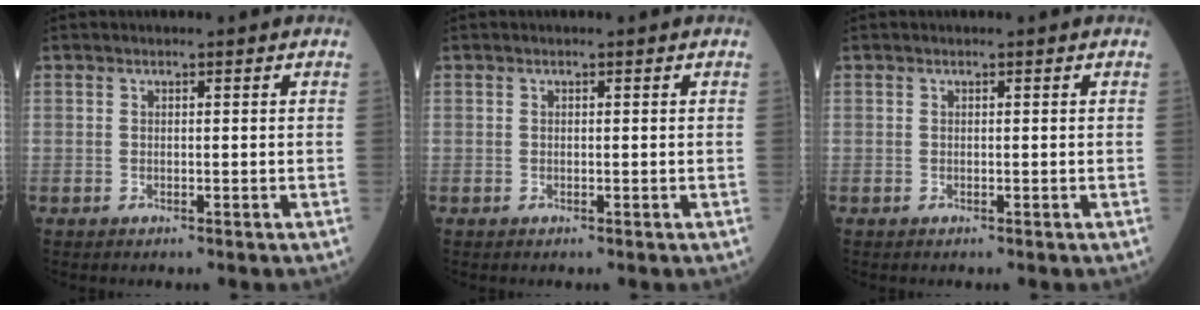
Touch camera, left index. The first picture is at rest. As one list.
[{"total": 0.0}, {"total": 0.0}]